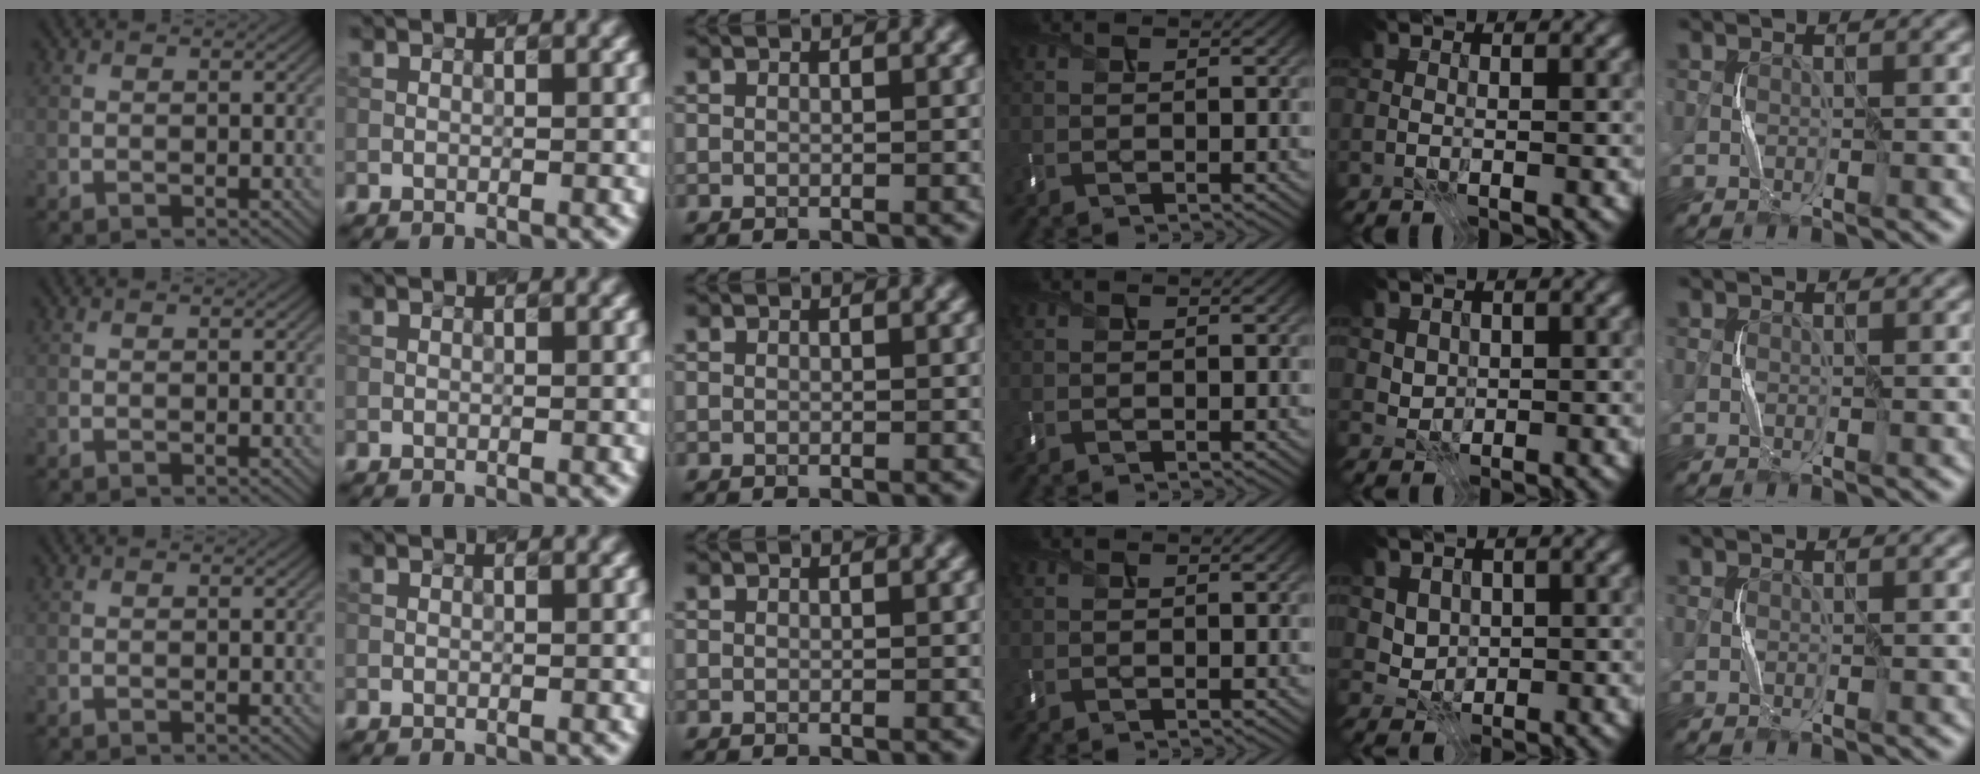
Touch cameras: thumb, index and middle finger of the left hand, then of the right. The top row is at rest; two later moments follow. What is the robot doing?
{"motion": "press", "object": "mouse"}